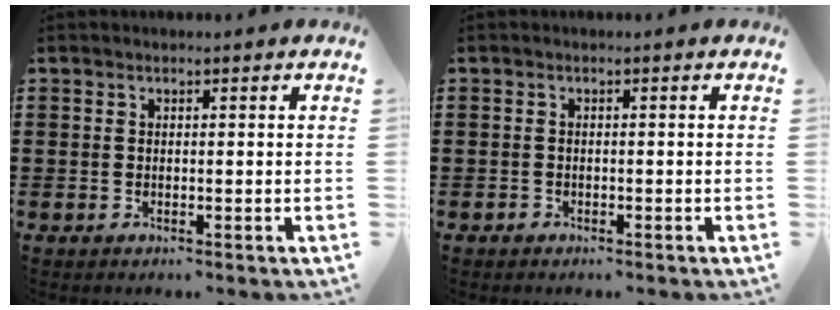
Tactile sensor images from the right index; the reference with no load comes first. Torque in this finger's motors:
{"motor_torque": [0.32, -0.25, 0.00, 0.01]}